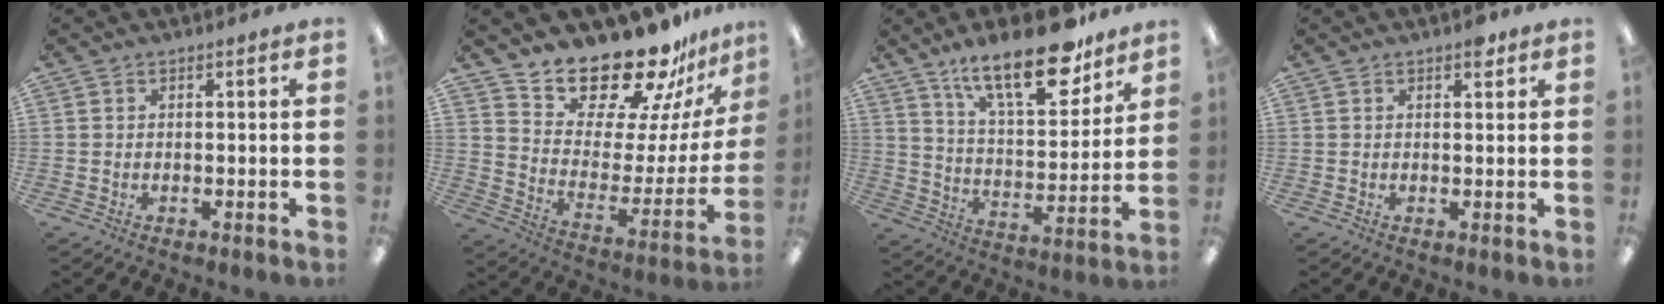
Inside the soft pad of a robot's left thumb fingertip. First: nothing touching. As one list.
[{"total": 20.5, "force": [18.6, 6.0, 6.1], "torque": [-0.090, -0.162, 0.318]}, {"total": 23.6, "force": [16.2, 8.5, 15.0], "torque": [-0.243, -0.093, 0.276]}, {"total": 2.7, "force": [1.7, 1.4, 1.7], "torque": [-0.012, -0.005, 0.024]}]